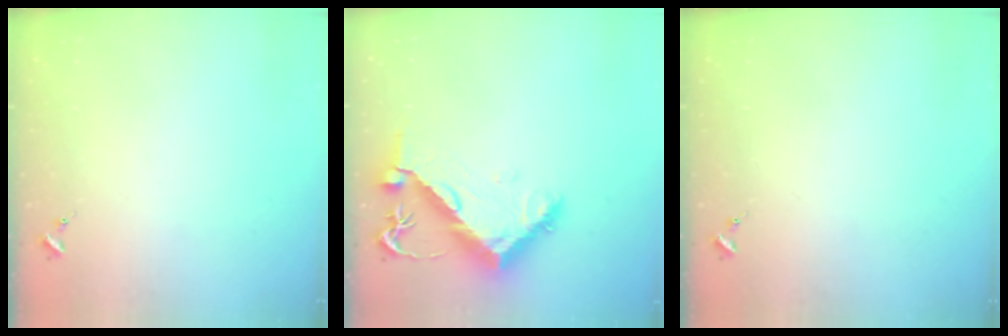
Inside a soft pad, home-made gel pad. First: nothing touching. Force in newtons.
{"total": 11.0, "press": 10.9, "slide": 1.0}
{"total": 0.0}